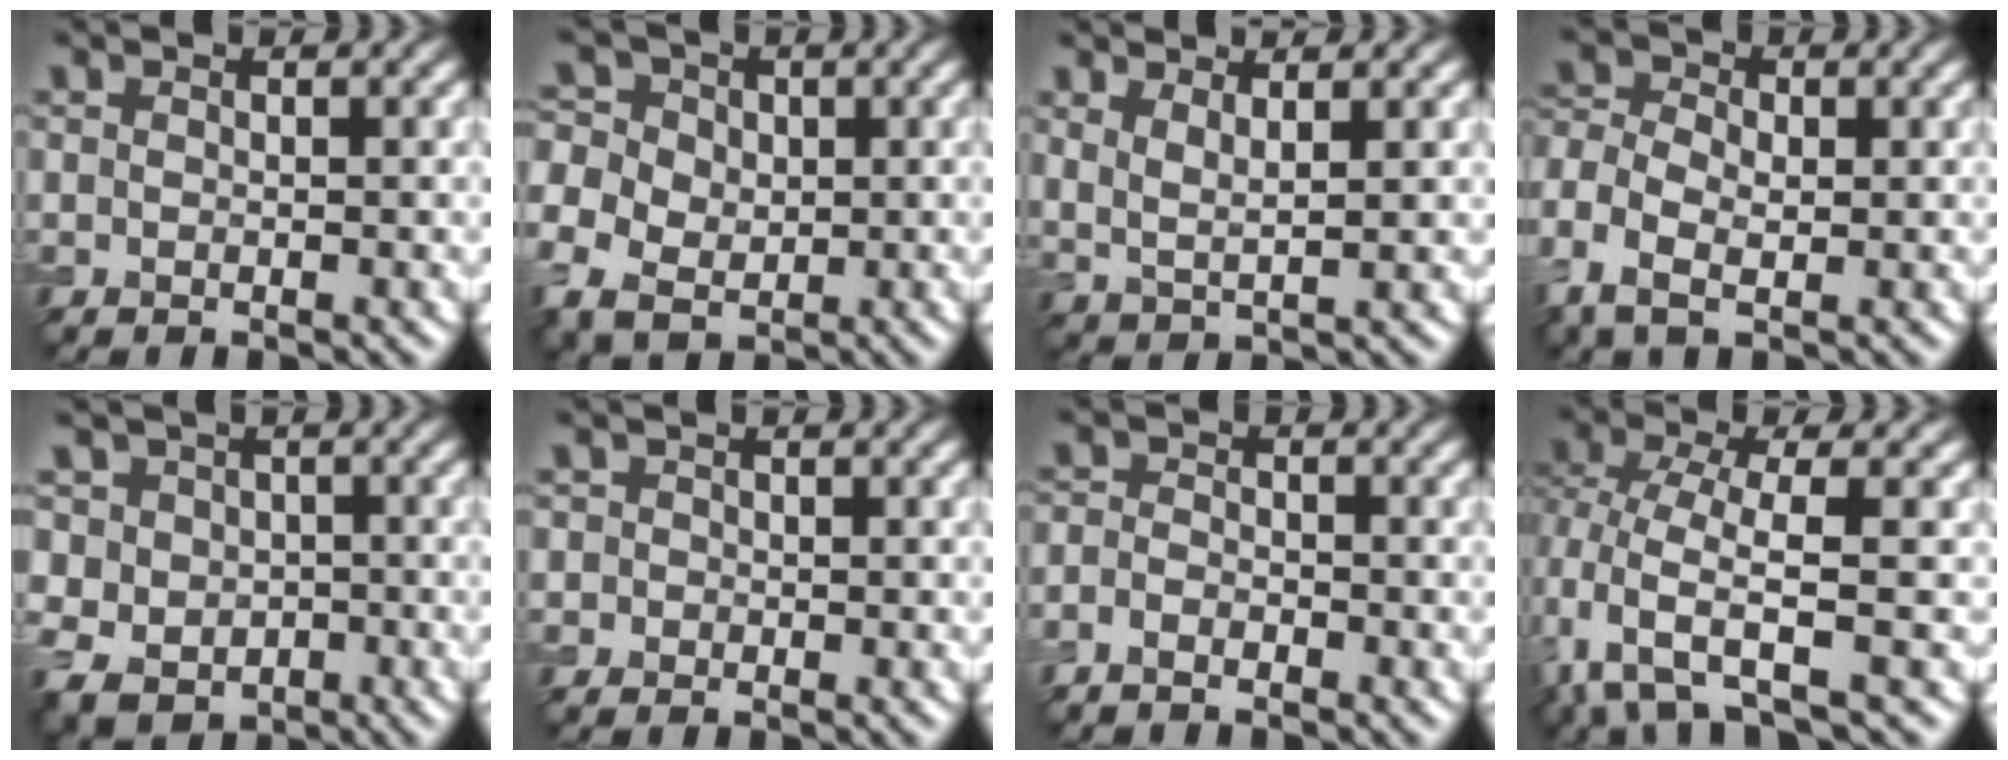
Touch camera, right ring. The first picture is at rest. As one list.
[{"total": 7.1, "force": [-1.0, 6.2, 3.3], "torque": [-0.081, 0.003, -0.041]}, {"total": 2.4, "force": [1.7, 0.6, 1.6], "torque": [-0.033, -0.008, 0.034]}, {"total": 4.9, "force": [-1.5, 3.3, 3.3], "torque": [-0.092, 0.000, -0.034]}, {"total": 7.4, "force": [0.1, 6.9, 2.5], "torque": [-0.063, 0.023, -0.030]}, {"total": 1.4, "force": [0.1, 1.4, 0.2], "torque": [0.017, 0.004, -0.016]}, {"total": 2.0, "force": [-1.6, 1.0, 0.7], "torque": [-0.012, 0.002, -0.041]}, {"total": 5.2, "force": [-1.5, 2.0, 4.5], "torque": [-0.096, -0.003, -0.038]}]